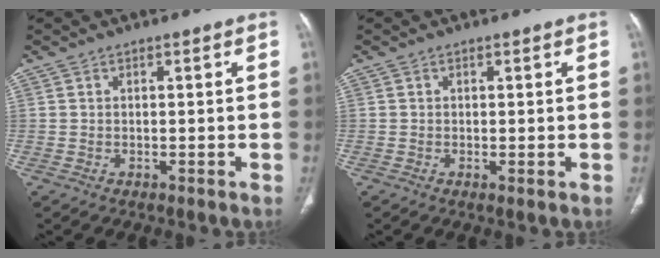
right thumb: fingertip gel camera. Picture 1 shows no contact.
{"total": 0.6, "force": [0.0, 0.0, 0.6], "torque": [-0.015, -0.004, 0.000]}